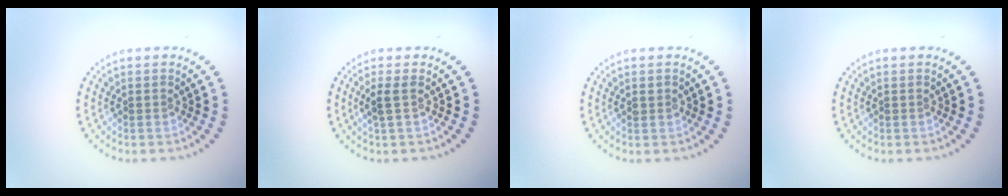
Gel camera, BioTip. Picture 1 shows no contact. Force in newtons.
{"total": 1.4, "press": 1.2, "slide": 0.7}
{"total": 0.7, "press": 0.7, "slide": 0.3}
{"total": 0.0}